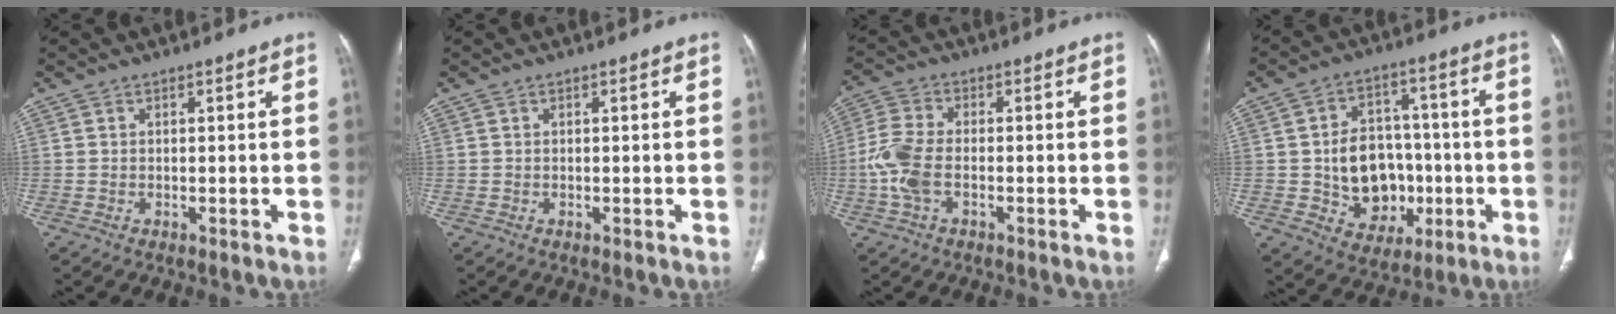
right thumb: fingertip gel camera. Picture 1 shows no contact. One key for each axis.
{"total": 0.0}
{"total": 7.6, "fx": -1.7, "fy": 4.0, "fz": 6.2, "tx": -0.159, "ty": 0.015, "tz": -0.036}
{"total": 14.3, "fx": -2.0, "fy": 11.3, "fz": 8.6, "tx": -0.085, "ty": 0.026, "tz": -0.016}